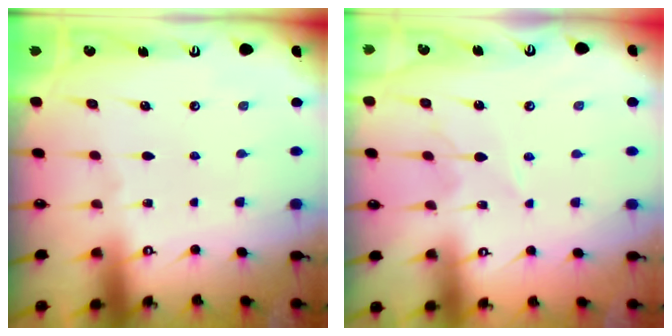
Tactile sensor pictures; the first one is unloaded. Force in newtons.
{"total": 3.9, "press": 3.9, "slide": 0.4}